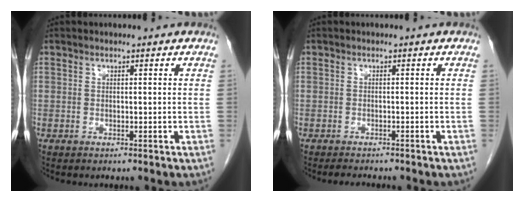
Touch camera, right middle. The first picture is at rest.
{"total": 2.8, "force": [-2.6, 0.5, 1.1], "torque": [-0.018, -0.007, -0.034]}